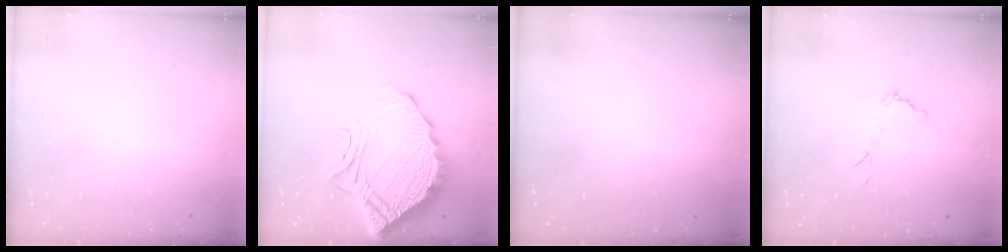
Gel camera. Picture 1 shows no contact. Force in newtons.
{"total": 17.1, "press": 17.0, "slide": 1.5}
{"total": 3.0, "press": 3.0, "slide": 0.1}
{"total": 7.7, "press": 7.7, "slide": 0.2}